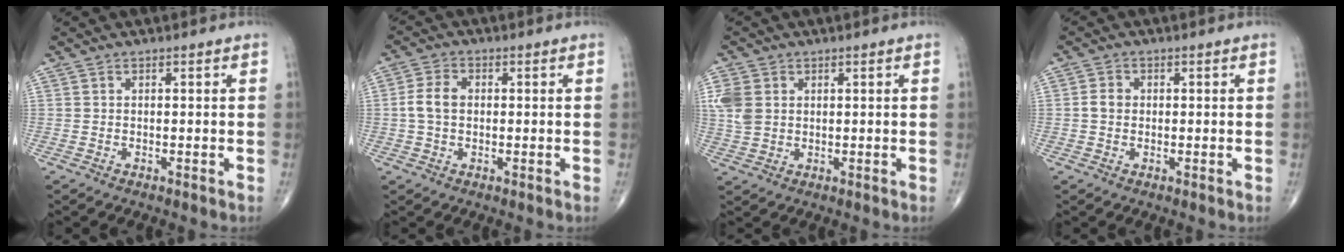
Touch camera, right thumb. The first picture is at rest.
{"total": 4.8, "force": [0.0, 3.3, 3.4], "torque": [-0.072, 0.013, -0.004]}
{"total": 6.0, "force": [1.2, 4.6, 3.6], "torque": [-0.079, 0.003, 0.030]}
{"total": 2.4, "force": [0.0, 2.0, 1.3], "torque": [-0.018, 0.007, -0.004]}